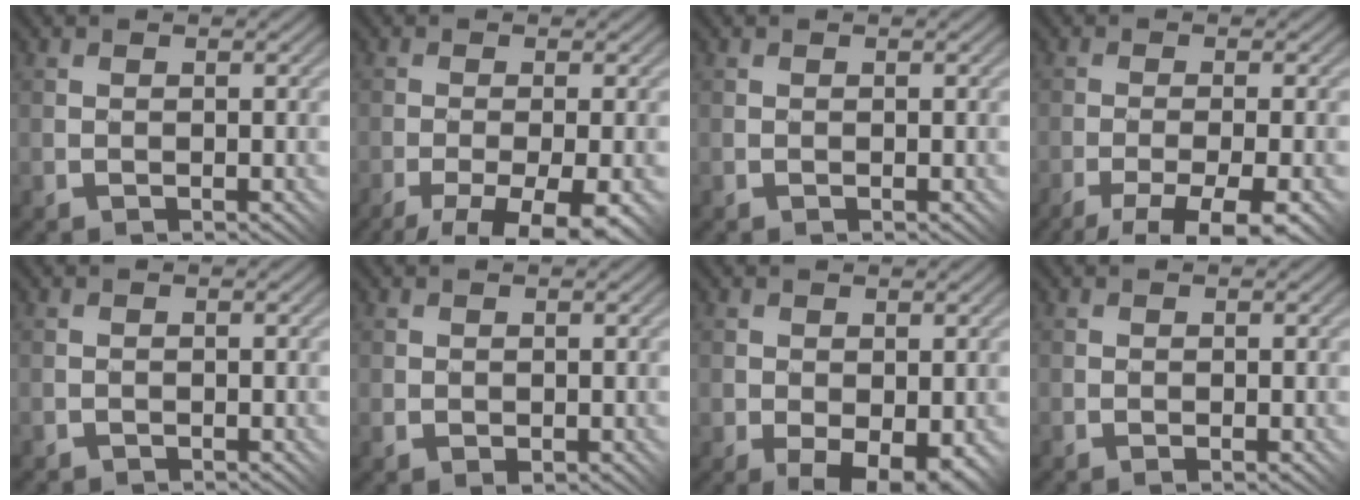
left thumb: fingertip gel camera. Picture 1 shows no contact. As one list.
[{"total": 9.4, "force": [-6.4, 2.5, 6.5], "torque": [-0.111, -0.028, -0.082]}, {"total": 0.0}, {"total": 8.8, "force": [-6.3, 1.7, 5.9], "torque": [-0.099, -0.012, -0.085]}, {"total": 0.6, "force": [-0.2, 0.5, -0.3], "torque": [0.005, -0.004, -0.005]}, {"total": 1.0, "force": [0.1, 0.7, 0.7], "torque": [-0.018, -0.007, 0.005]}, {"total": 5.4, "force": [-1.7, 3.1, 4.0], "torque": [-0.064, -0.017, -0.015]}, {"total": 0.5, "force": [-0.2, 0.0, 0.5], "torque": [-0.008, 0.000, 0.000]}]